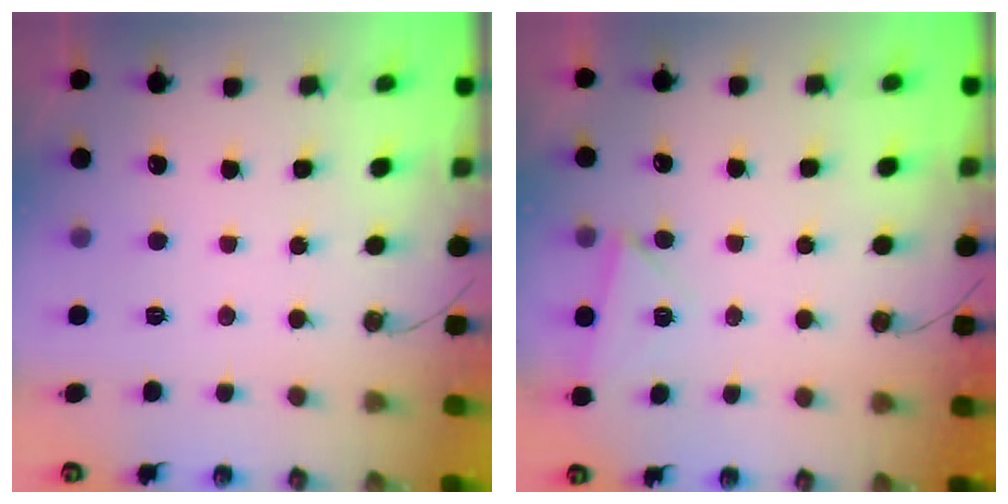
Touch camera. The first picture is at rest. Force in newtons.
{"total": 3.4, "press": 3.3, "slide": 0.8}